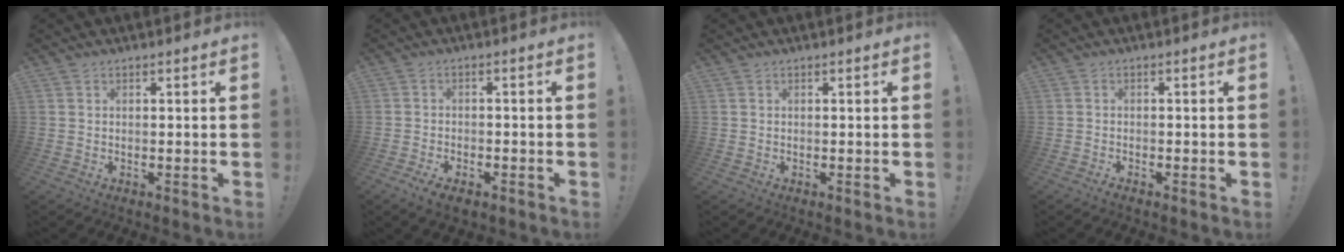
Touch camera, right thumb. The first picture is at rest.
{"total": 4.6, "force": [-3.1, 1.9, 2.8], "torque": [-0.051, 0.006, -0.052]}
{"total": 0.0}
{"total": 1.3, "force": [-1.1, 0.1, 0.6], "torque": [-0.007, 0.002, -0.020]}